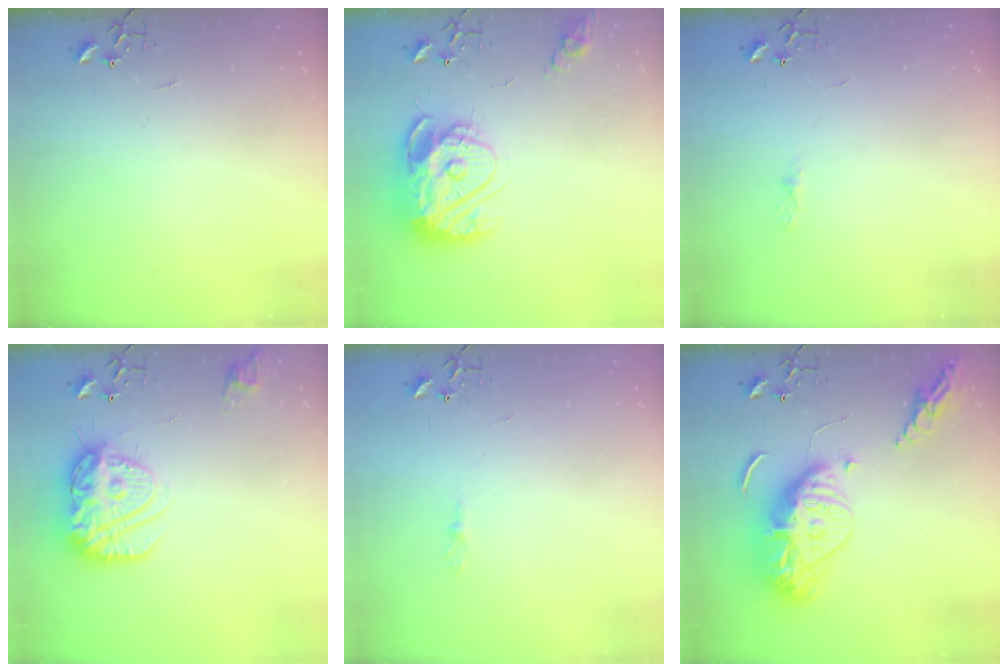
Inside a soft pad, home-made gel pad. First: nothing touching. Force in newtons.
{"total": 17.3, "press": 17.2, "slide": 1.8}
{"total": 3.6, "press": 3.5, "slide": 0.5}
{"total": 16.5, "press": 16.5, "slide": 1.6}
{"total": 4.7, "press": 4.6, "slide": 0.6}
{"total": 18.2, "press": 18.1, "slide": 1.5}